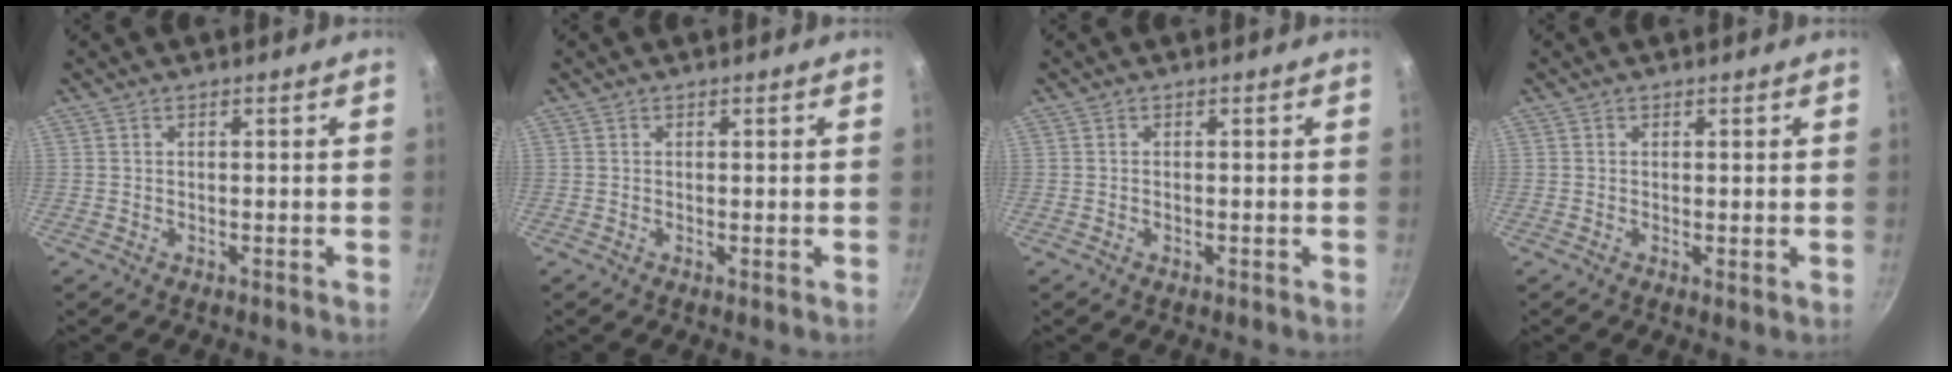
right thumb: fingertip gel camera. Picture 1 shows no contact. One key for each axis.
{"total": 0.0}
{"total": 0.6, "fx": -0.2, "fy": 0.3, "fz": 0.4, "tx": -0.008, "ty": 0.002, "tz": -0.004}
{"total": 0.7, "fx": 0.2, "fy": 0.3, "fz": 0.7, "tx": -0.010, "ty": -0.008, "tz": -0.001}